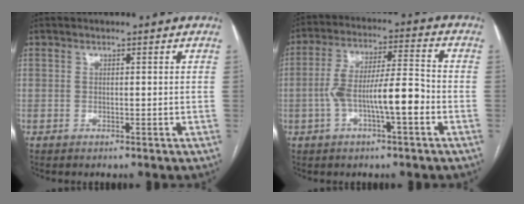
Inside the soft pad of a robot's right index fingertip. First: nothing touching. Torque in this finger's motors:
{"motor_torque": [0.98, -0.38, 0.45, 0.14]}